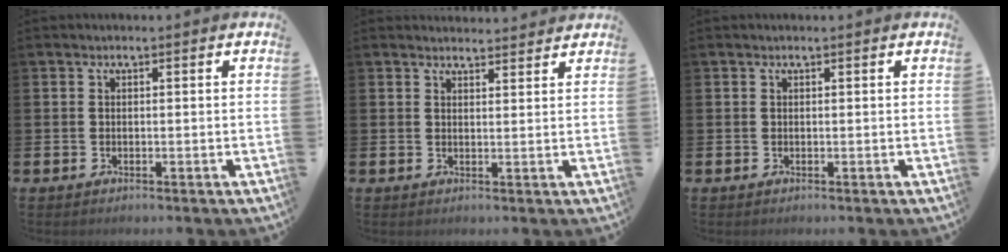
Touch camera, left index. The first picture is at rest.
{"total": 2.5, "force": [2.5, 0.4, -0.2], "torque": [0.006, -0.016, 0.044]}
{"total": 0.0}